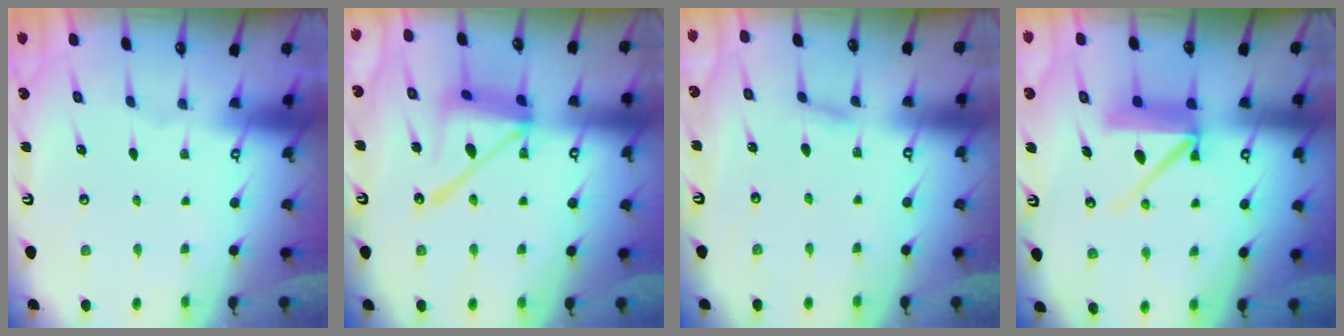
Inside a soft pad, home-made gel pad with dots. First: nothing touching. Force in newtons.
{"total": 15.6, "press": 15.5, "slide": 1.4}
{"total": 3.7, "press": 3.7, "slide": 0.3}
{"total": 10.7, "press": 10.6, "slide": 1.0}